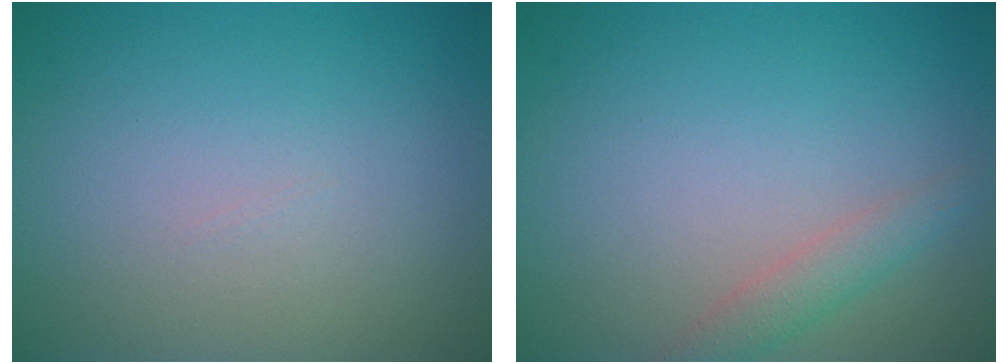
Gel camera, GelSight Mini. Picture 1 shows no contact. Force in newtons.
{"total": 1.9, "press": 1.9, "slide": 0.0}